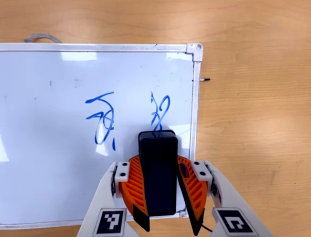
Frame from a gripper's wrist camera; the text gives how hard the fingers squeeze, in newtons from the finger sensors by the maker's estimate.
{"total": 9.0, "left": 9.5, "right": 8.4}